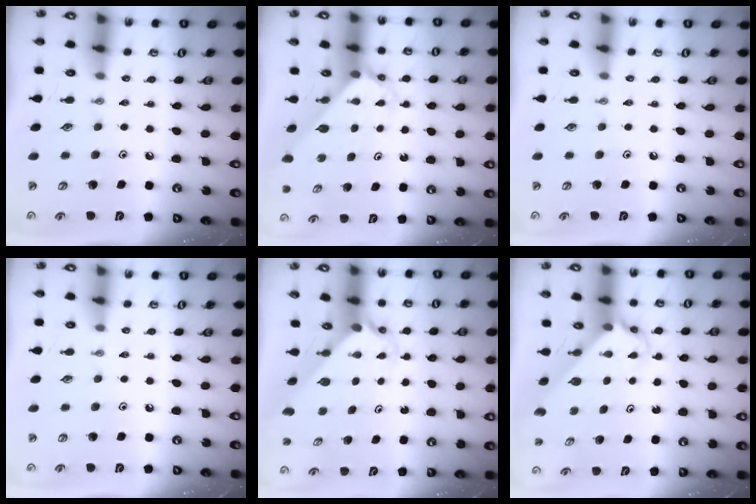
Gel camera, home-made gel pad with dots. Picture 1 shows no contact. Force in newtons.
{"total": 2.6, "press": 2.6, "slide": 0.2}
{"total": 0.0}
{"total": 0.0}
{"total": 2.0, "press": 2.0, "slide": 0.2}
{"total": 2.9, "press": 2.9, "slide": 0.3}